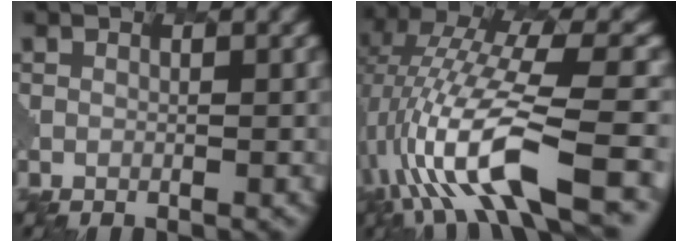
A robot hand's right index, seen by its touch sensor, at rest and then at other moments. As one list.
[{"total": 7.7, "force": [-1.8, 1.9, 7.2], "torque": [-0.174, 0.041, -0.060]}]